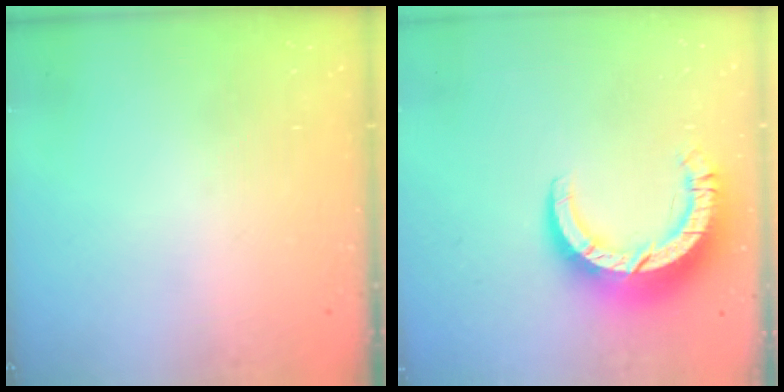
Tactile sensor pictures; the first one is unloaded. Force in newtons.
{"total": 11.5, "press": 11.5, "slide": 1.0}